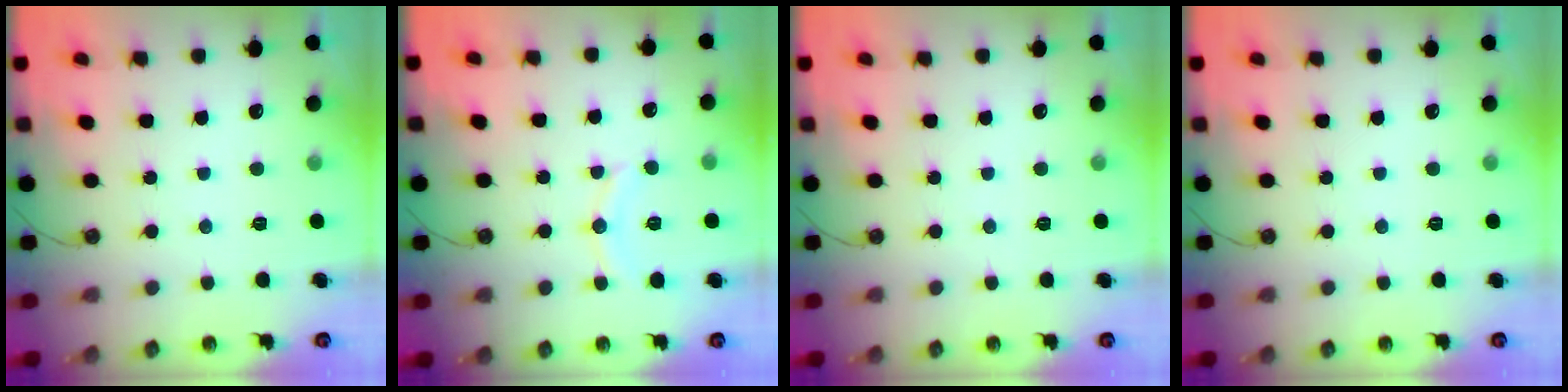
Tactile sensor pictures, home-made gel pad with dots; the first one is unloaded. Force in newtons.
{"total": 8.1, "press": 8.1, "slide": 0.8}
{"total": 0.0}
{"total": 0.0}